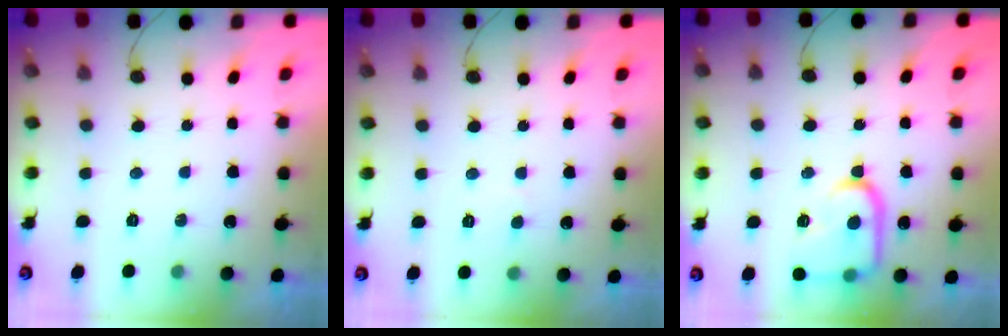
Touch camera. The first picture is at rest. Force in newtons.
{"total": 2.6, "press": 2.6, "slide": 0.3}
{"total": 16.1, "press": 16.0, "slide": 1.4}